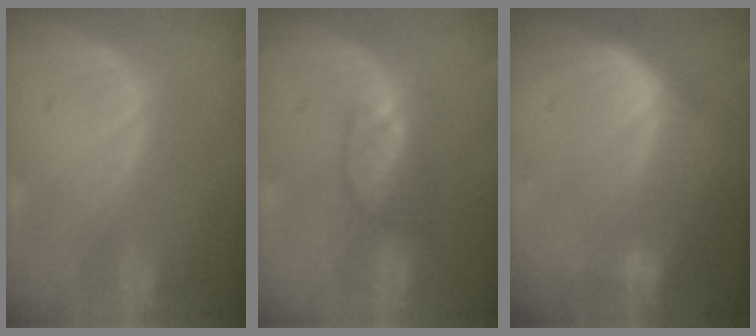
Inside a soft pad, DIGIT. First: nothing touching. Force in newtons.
{"total": 3.4, "press": 3.4, "slide": 0.3}
{"total": 6.3, "press": 5.8, "slide": 2.4}